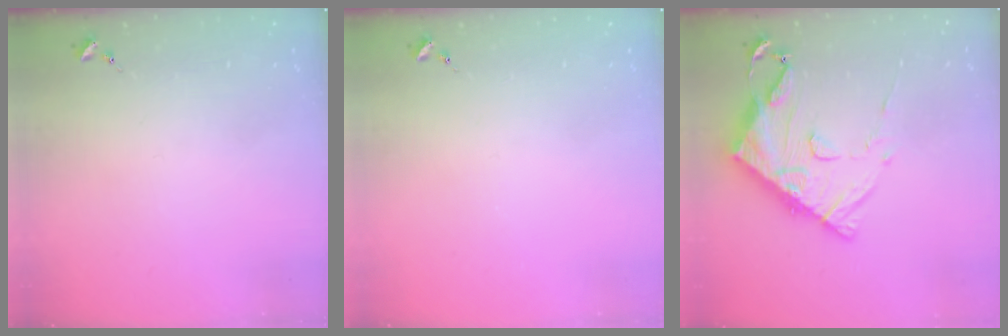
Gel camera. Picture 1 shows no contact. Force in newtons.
{"total": 0.0}
{"total": 16.0, "press": 16.0, "slide": 1.2}